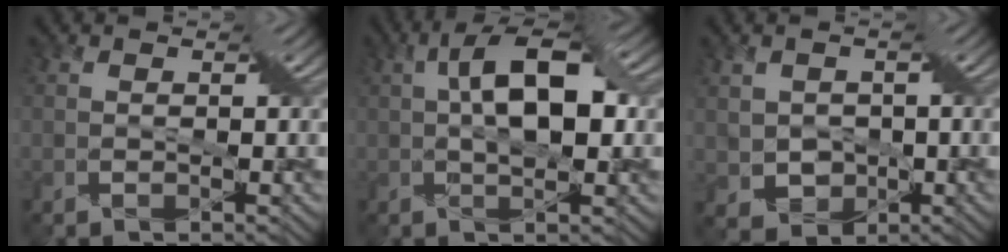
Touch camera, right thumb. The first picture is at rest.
{"total": 7.7, "force": [1.6, 2.4, 7.1], "torque": [-0.125, 0.015, 0.027]}
{"total": 3.1, "force": [0.3, 2.8, 1.1], "torque": [-0.058, -0.020, 0.010]}